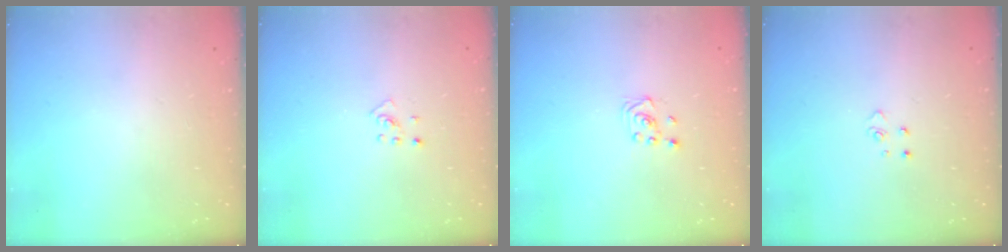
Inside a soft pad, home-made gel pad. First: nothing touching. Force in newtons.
{"total": 2.7, "press": 2.6, "slide": 0.6}
{"total": 1.9, "press": 1.8, "slide": 0.6}
{"total": 2.6, "press": 2.6, "slide": 0.3}